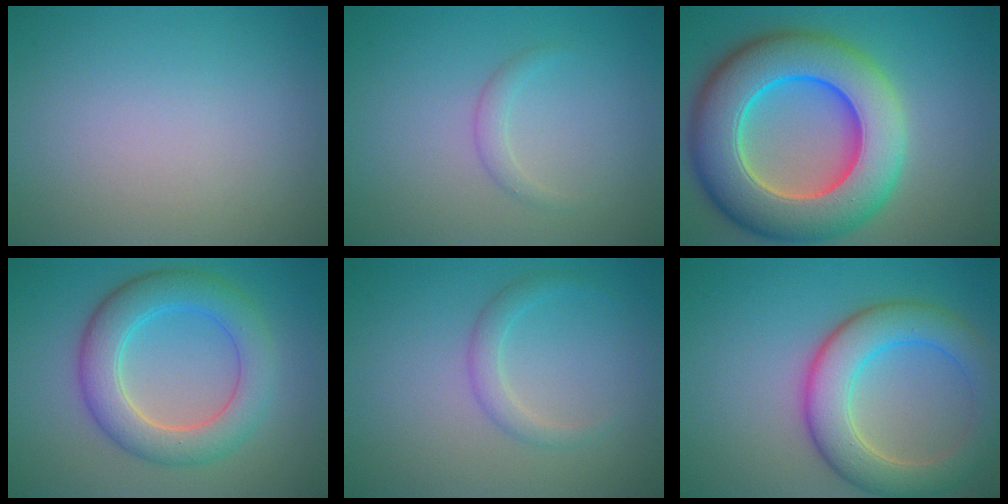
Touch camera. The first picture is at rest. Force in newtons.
{"total": 1.2, "press": 1.2, "slide": 0.0}
{"total": 13.5, "press": 13.3, "slide": 2.2}
{"total": 6.2, "press": 6.2, "slide": 0.6}
{"total": 1.7, "press": 1.7, "slide": 0.1}
{"total": 7.0, "press": 6.9, "slide": 0.3}